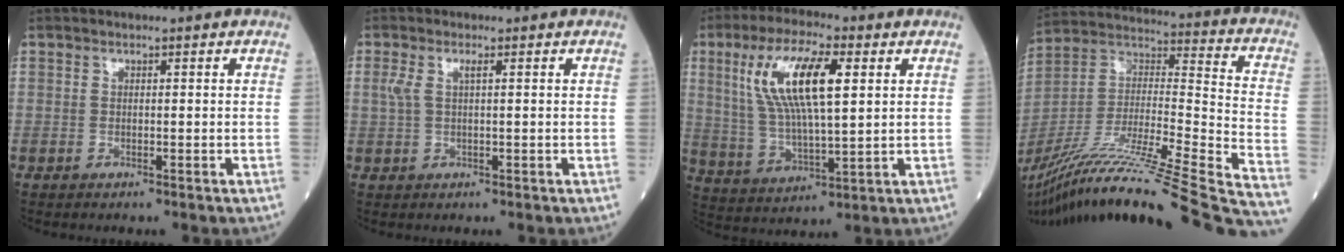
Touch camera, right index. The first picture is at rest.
{"total": 2.3, "force": [0.8, 0.5, 2.1], "torque": [-0.058, 0.018, 0.020]}
{"total": 13.8, "force": [4.2, 3.2, 12.7], "torque": [-0.261, 0.013, 0.080]}
{"total": 37.2, "force": [-30.7, 0.4, 21.1], "torque": [-0.285, -0.060, -0.477]}